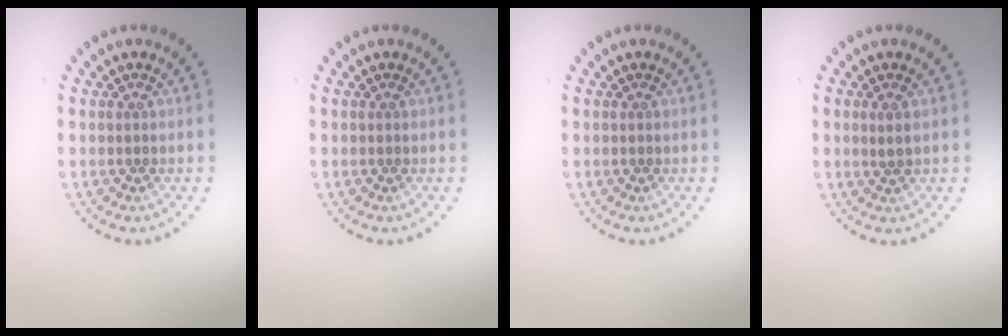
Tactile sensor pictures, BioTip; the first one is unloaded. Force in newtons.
{"total": 0.0}
{"total": 0.0}
{"total": 0.7, "press": 0.5, "slide": 0.6}